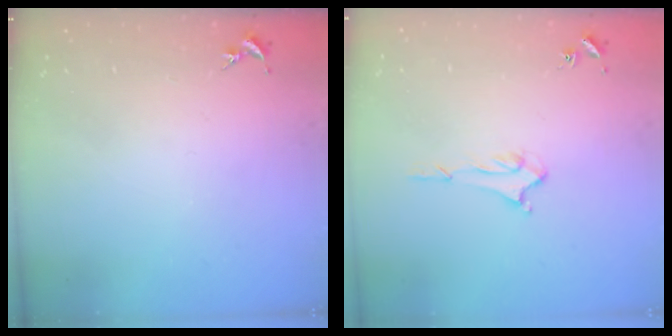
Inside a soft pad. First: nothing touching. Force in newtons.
{"total": 1.7, "press": 1.6, "slide": 0.4}